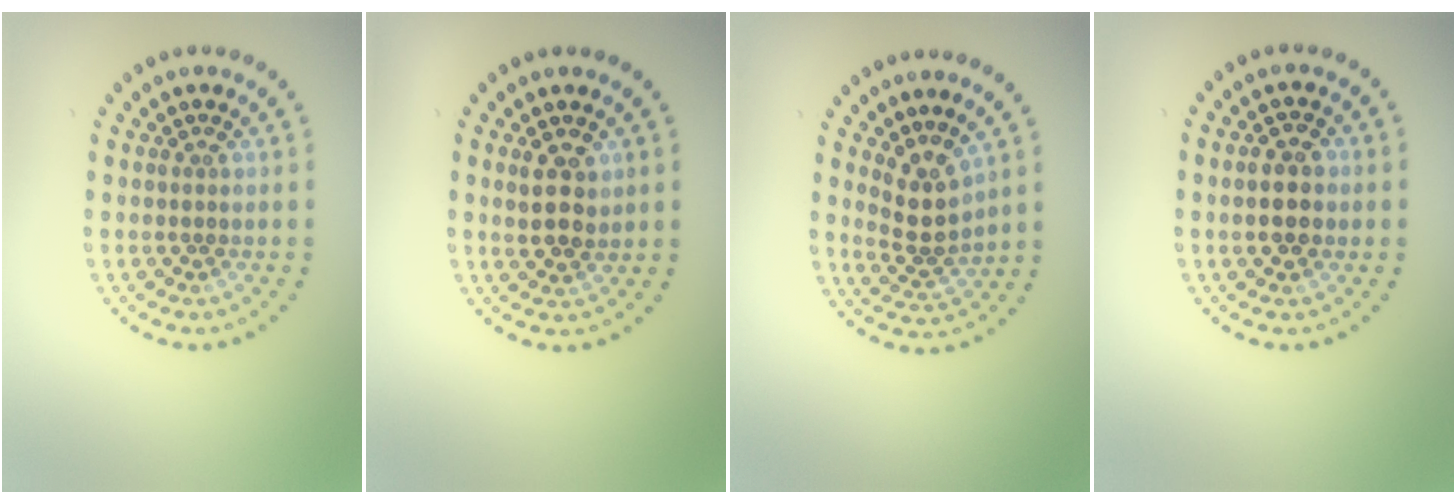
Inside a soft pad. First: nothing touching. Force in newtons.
{"total": 2.7, "press": 2.6, "slide": 0.7}
{"total": 2.9, "press": 2.3, "slide": 1.8}
{"total": 2.9, "press": 2.9, "slide": 0.1}